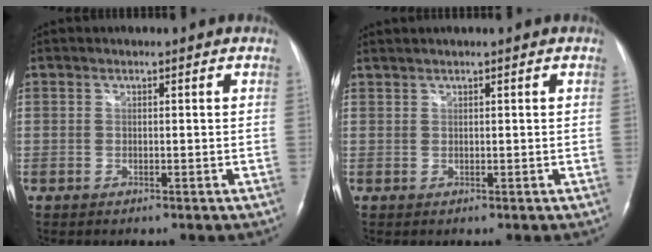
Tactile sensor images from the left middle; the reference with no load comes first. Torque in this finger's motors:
{"motor_torque": [0.01, -0.11, 0.04, -0.01]}